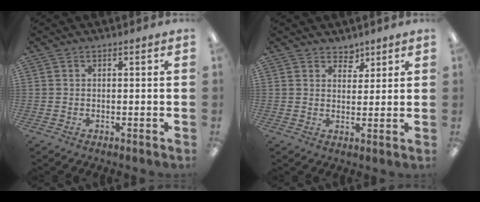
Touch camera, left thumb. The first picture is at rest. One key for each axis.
{"total": 3.9, "fx": 3.1, "fy": 2.3, "fz": 0.3, "tx": 0.009, "ty": -0.018, "tz": 0.054}